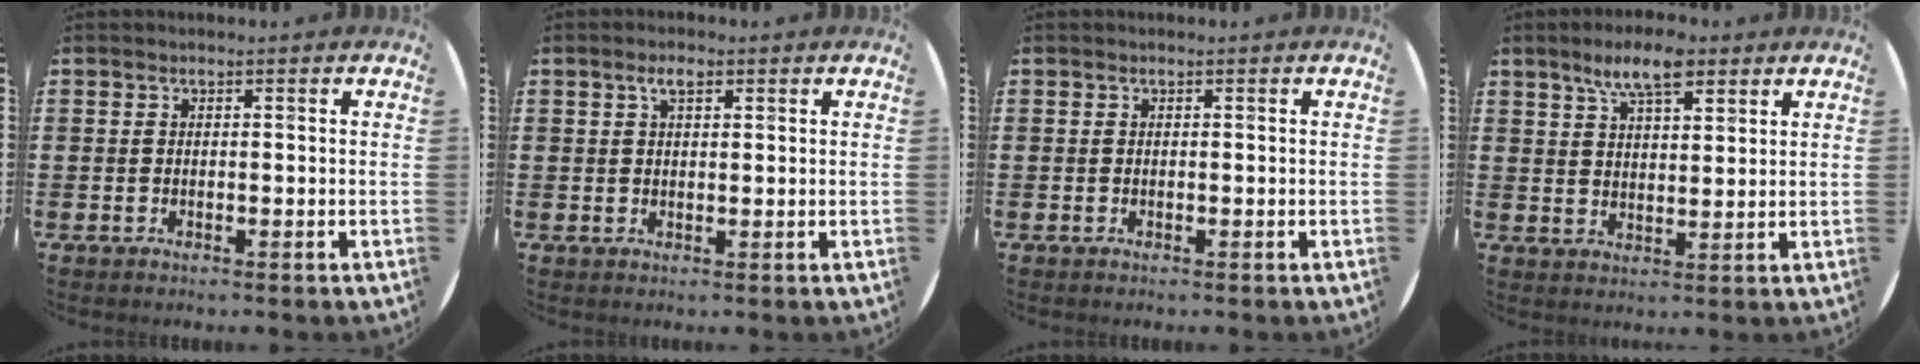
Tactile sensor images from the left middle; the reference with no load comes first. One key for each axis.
{"total": 2.2, "fx": 1.4, "fy": 0.9, "fz": 1.5, "tx": -0.024, "ty": 0.004, "tz": 0.021}
{"total": 0.0}
{"total": 6.9, "fx": 4.9, "fy": 2.5, "fz": 4.1, "tx": -0.075, "ty": -0.008, "tz": 0.084}